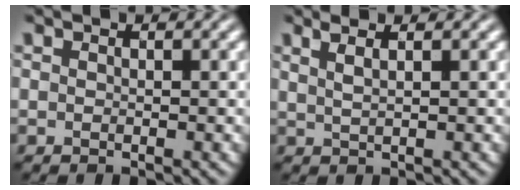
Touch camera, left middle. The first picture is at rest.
{"total": 2.5, "force": [1.4, 1.0, 1.8], "torque": [-0.010, 0.007, 0.005]}